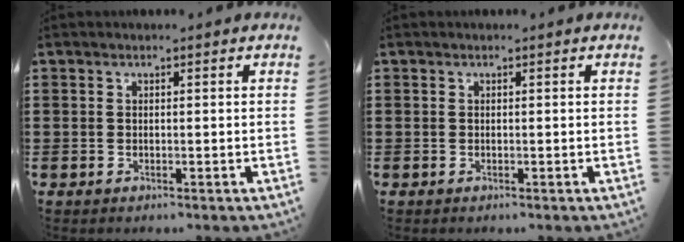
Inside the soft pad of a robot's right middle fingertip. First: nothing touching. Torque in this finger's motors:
{"motor_torque": [0.18, -0.07, 0.02, 0.01]}